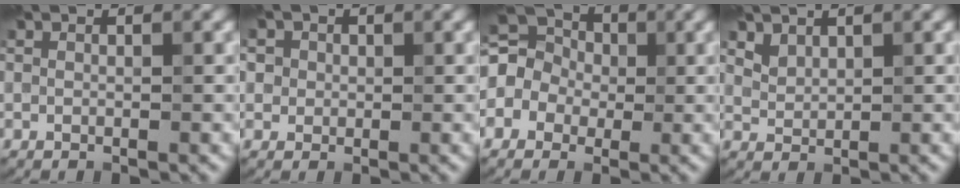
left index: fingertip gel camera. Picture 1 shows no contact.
{"total": 2.4, "force": [1.0, 2.2, 0.4], "torque": [0.005, 0.012, -0.007]}
{"total": 9.4, "force": [1.1, 8.4, 4.1], "torque": [-0.090, 0.048, -0.046]}
{"total": 1.6, "force": [1.5, 0.6, -0.1], "torque": [-0.006, 0.006, 0.034]}